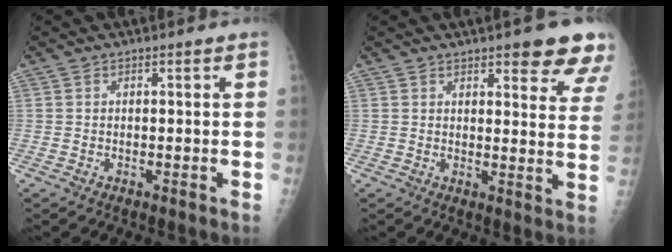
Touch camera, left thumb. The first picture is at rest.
{"total": 12.0, "force": [8.5, 3.4, 7.8], "torque": [-0.057, -0.040, 0.088]}